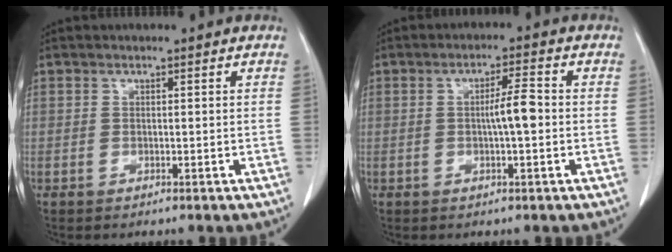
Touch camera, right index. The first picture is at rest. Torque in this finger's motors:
{"motor_torque": [0.30, 0.05, 0.10, 0.06]}